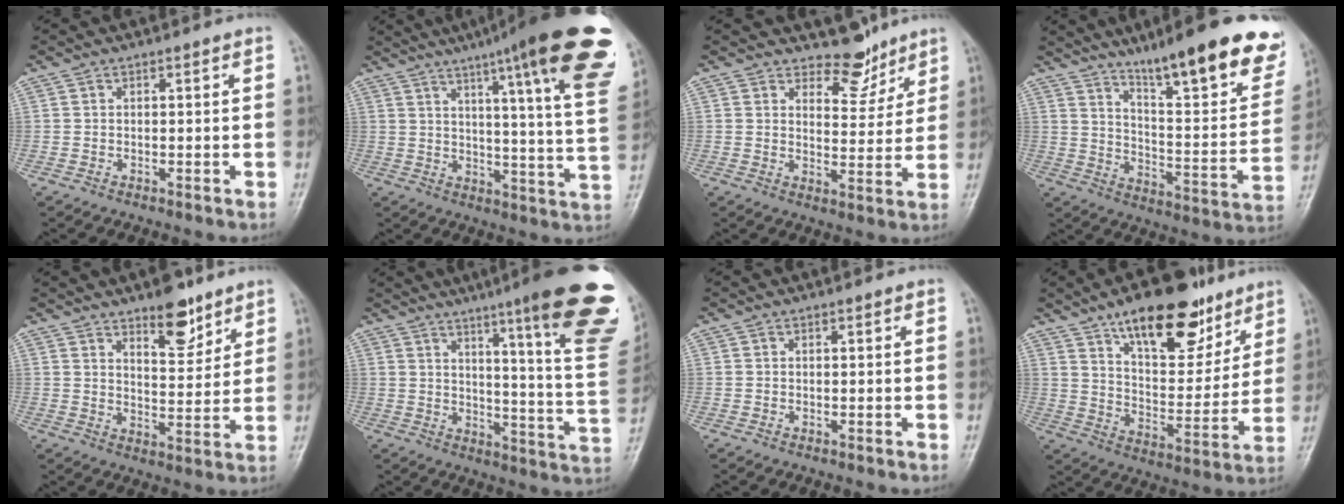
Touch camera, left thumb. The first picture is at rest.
{"total": 26.9, "force": [16.2, 3.3, 21.2], "torque": [-0.248, -0.057, 0.206]}
{"total": 6.1, "force": [5.2, 3.0, 1.1], "torque": [0.013, -0.044, 0.084]}
{"total": 24.0, "force": [16.0, 4.8, 17.2], "torque": [-0.218, -0.070, 0.242]}
{"total": 8.8, "force": [6.1, 3.6, 5.3], "torque": [-0.053, -0.043, 0.095]}
{"total": 25.8, "force": [15.2, 2.8, 20.6], "torque": [-0.222, -0.076, 0.197]}
{"total": 0.0}
{"total": 20.2, "force": [13.0, 8.8, 12.8], "torque": [-0.141, -0.062, 0.211]}